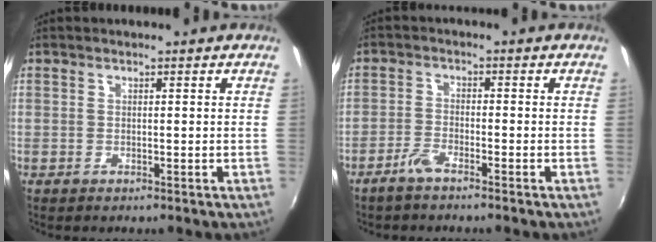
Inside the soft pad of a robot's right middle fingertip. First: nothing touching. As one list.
[{"total": 3.4, "force": [-2.8, 0.5, 1.9], "torque": [-0.056, 0.000, -0.057]}]